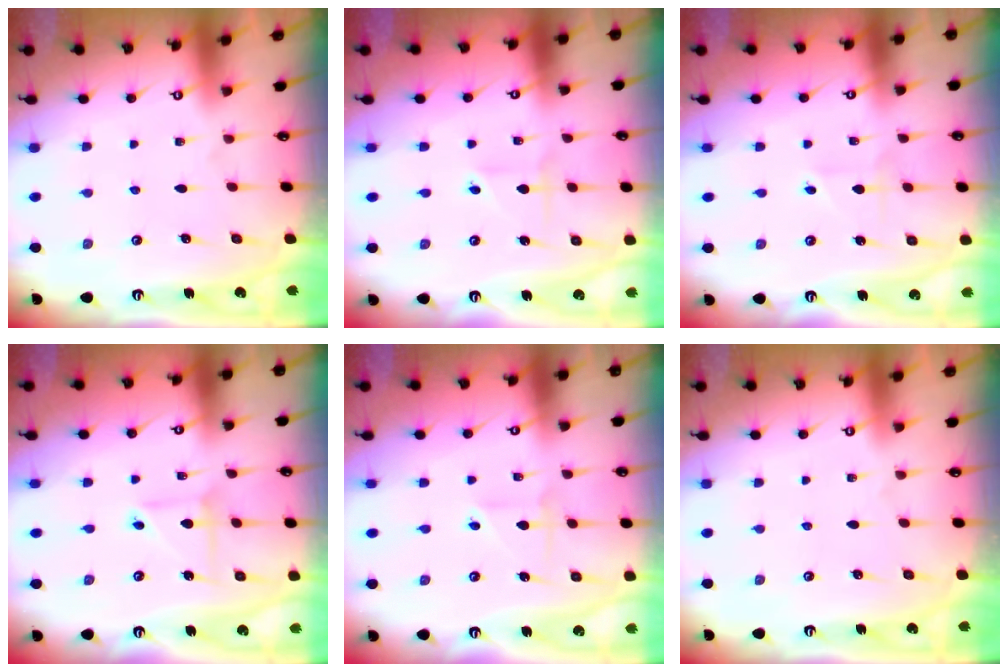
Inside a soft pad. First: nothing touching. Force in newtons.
{"total": 1.9, "press": 1.9, "slide": 0.3}
{"total": 1.9, "press": 1.9, "slide": 0.2}
{"total": 3.9, "press": 3.9, "slide": 0.4}
{"total": 2.7, "press": 2.6, "slide": 0.3}
{"total": 0.0}